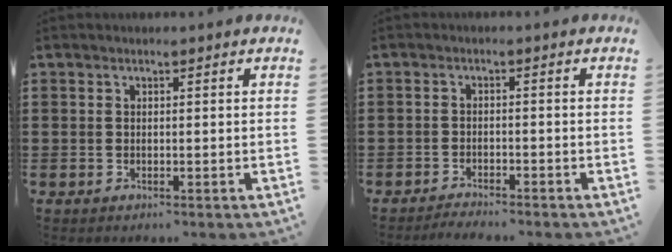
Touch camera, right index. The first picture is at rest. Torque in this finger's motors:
{"motor_torque": [1.15, 0.98, -0.02, -0.02]}